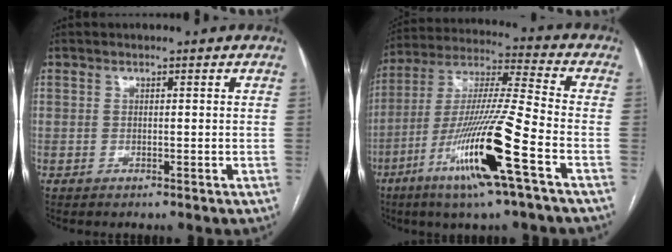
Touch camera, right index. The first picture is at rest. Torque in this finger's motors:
{"motor_torque": [2.14, 0.00, 1.05, 0.21]}